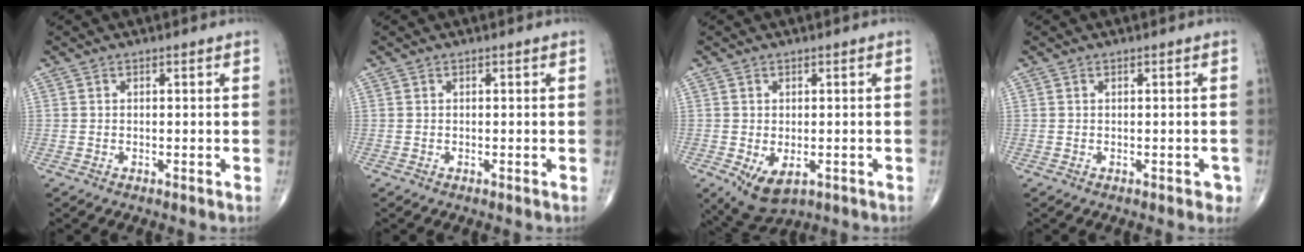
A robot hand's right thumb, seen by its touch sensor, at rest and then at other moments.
{"total": 0.0}
{"total": 6.5, "force": [-2.0, 3.8, 4.8], "torque": [-0.076, -0.009, -0.019]}
{"total": 1.4, "force": [-0.4, 0.9, 1.1], "torque": [-0.005, 0.004, -0.003]}